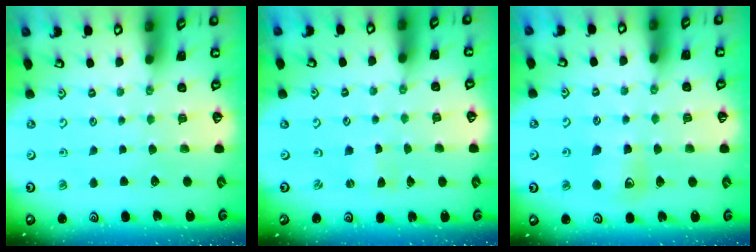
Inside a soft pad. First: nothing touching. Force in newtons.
{"total": 0.0}
{"total": 8.8, "press": 8.8, "slide": 0.8}